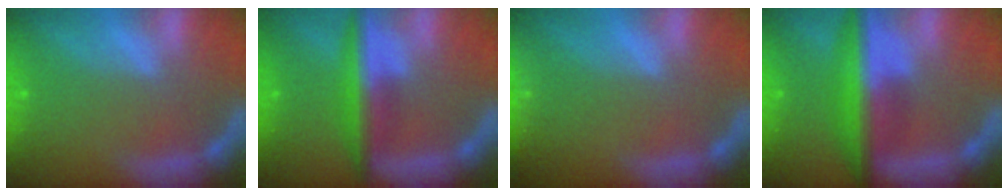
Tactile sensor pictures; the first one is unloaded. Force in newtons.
{"total": 5.5}
{"total": 3.9}
{"total": 8.0}